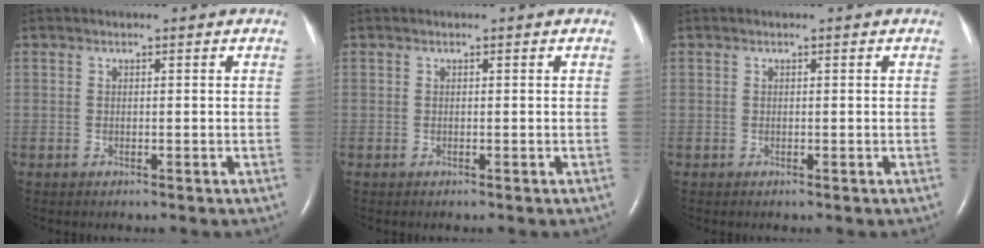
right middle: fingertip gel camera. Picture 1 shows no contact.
{"total": 0.0}
{"total": 0.0}